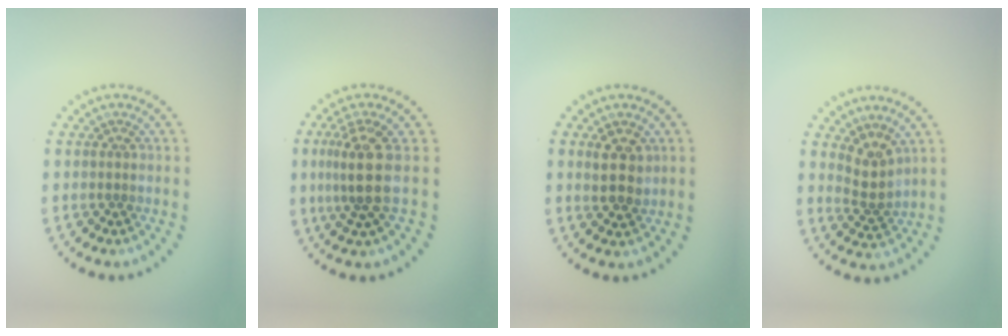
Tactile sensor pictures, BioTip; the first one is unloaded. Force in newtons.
{"total": 3.5, "press": 2.6, "slide": 2.4}
{"total": 2.7, "press": 2.6, "slide": 0.7}
{"total": 2.5, "press": 1.7, "slide": 1.8}